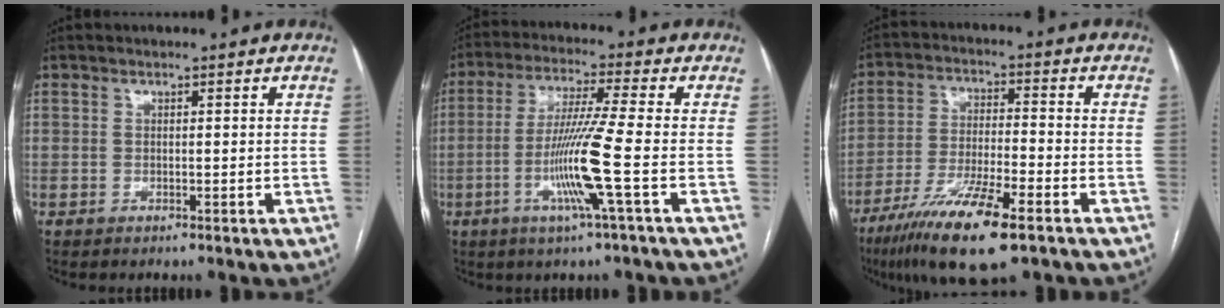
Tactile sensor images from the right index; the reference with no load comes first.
{"total": 10.5, "force": [-3.1, -1.9, 9.9], "torque": [-0.198, -0.015, -0.064]}
{"total": 13.8, "force": [-8.4, 1.6, 10.9], "torque": [-0.210, -0.031, -0.147]}